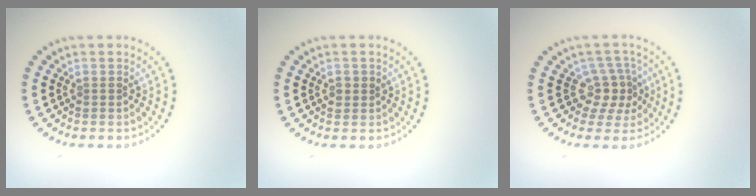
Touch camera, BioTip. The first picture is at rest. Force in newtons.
{"total": 0.9, "press": 0.9, "slide": 0.1}
{"total": 3.0, "press": 2.2, "slide": 2.0}